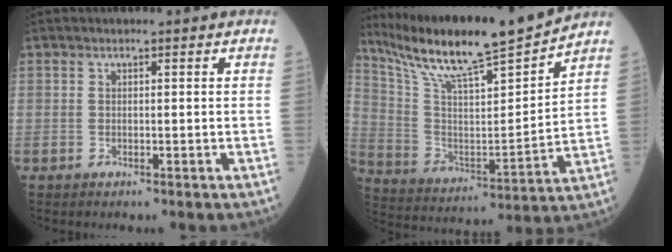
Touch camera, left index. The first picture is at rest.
{"total": 19.3, "force": [17.0, 0.1, 9.1], "torque": [-0.171, -0.009, 0.293]}